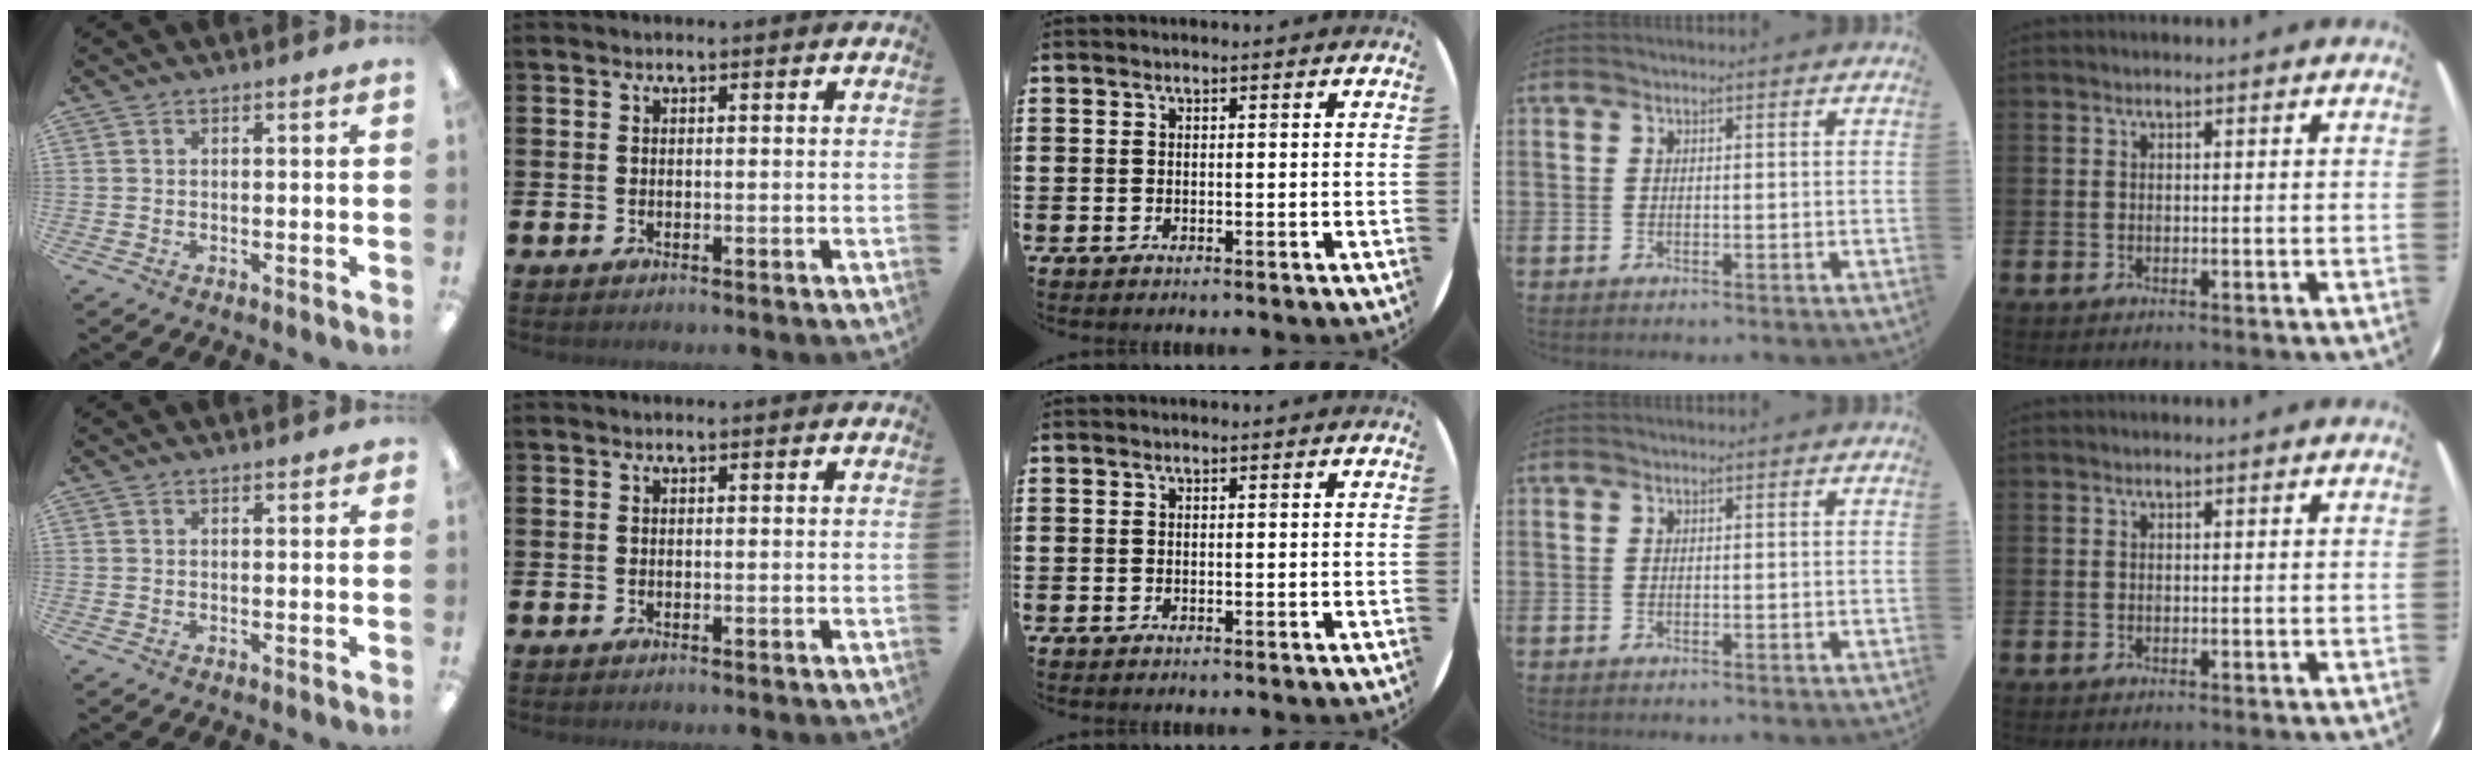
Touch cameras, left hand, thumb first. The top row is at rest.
{"thumb": {"total": 0.5, "force": [0.4, 0.2, 0.1], "torque": [0.005, -0.003, 0.006]}}